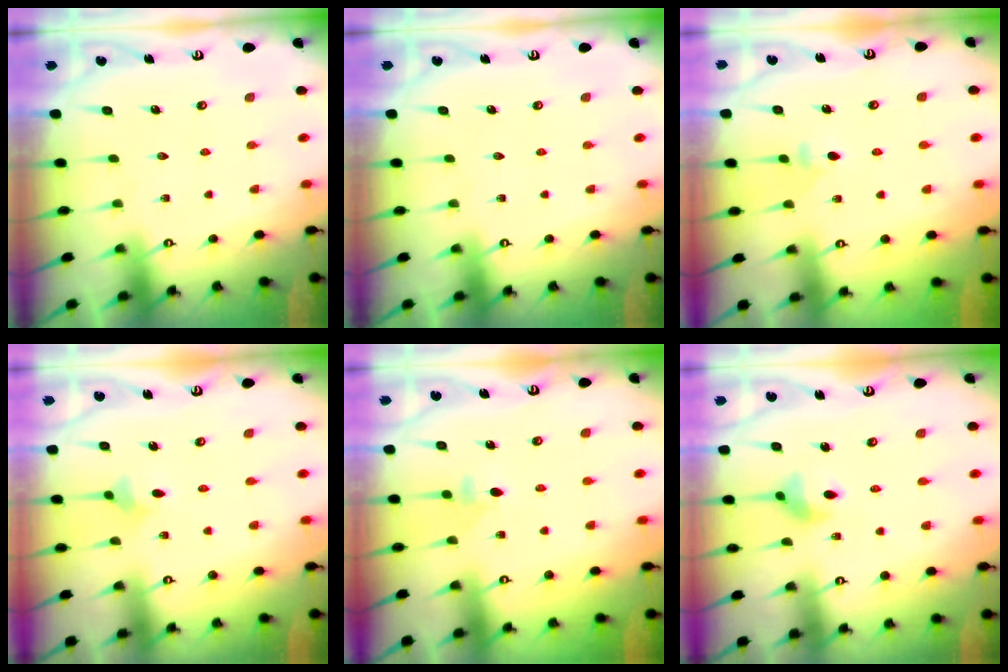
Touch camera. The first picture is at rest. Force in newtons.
{"total": 0.0}
{"total": 3.4, "press": 3.3, "slide": 0.7}
{"total": 4.4, "press": 4.3, "slide": 0.7}
{"total": 3.2, "press": 3.1, "slide": 0.8}
{"total": 5.1, "press": 5.1, "slide": 0.7}